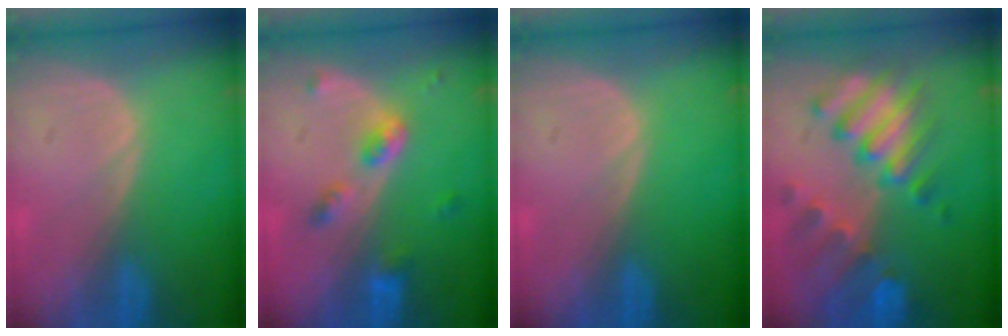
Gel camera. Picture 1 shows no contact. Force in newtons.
{"total": 4.2, "press": 4.1, "slide": 0.8}
{"total": 0.0}
{"total": 10.5, "press": 9.1, "slide": 5.3}